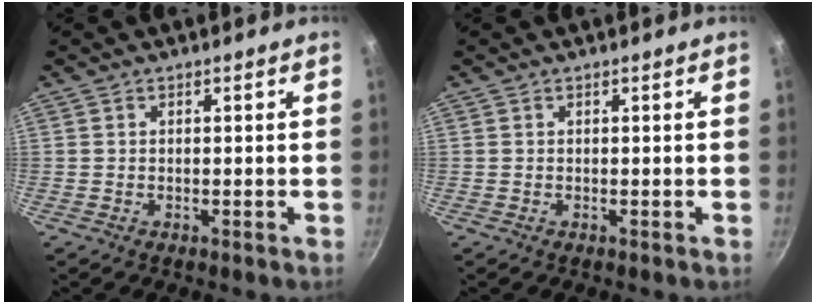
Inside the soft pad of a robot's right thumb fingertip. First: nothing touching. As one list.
[{"total": 0.0}]